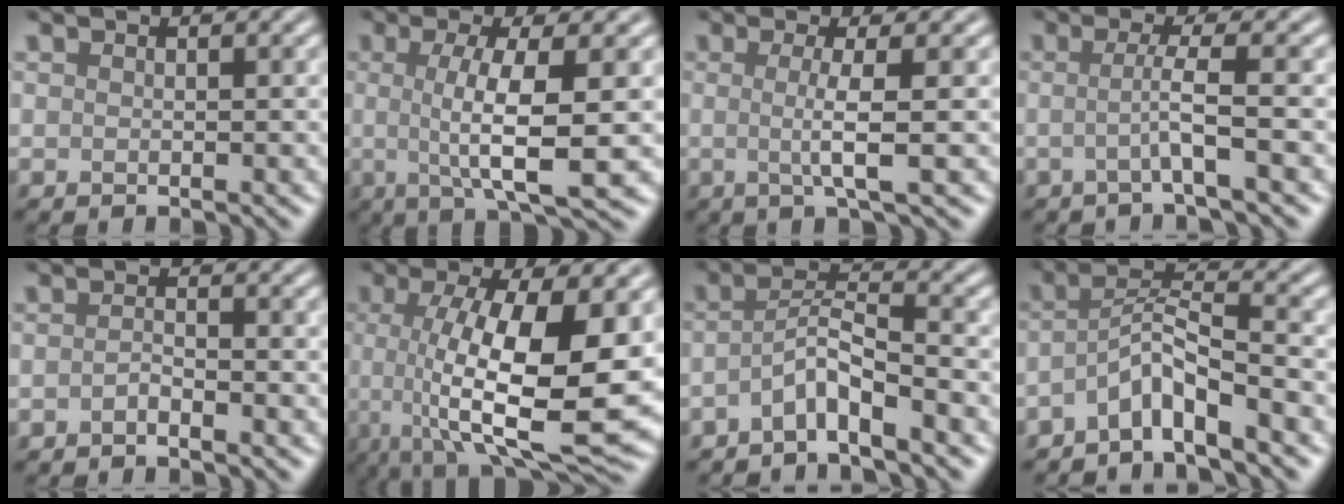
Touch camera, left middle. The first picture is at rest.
{"total": 7.0, "force": [-0.1, 1.6, 6.9], "torque": [-0.111, 0.000, -0.003]}
{"total": 3.4, "force": [0.0, 0.6, 3.3], "torque": [-0.057, -0.007, -0.007]}
{"total": 3.0, "force": [-0.5, 0.4, 2.9], "torque": [-0.052, -0.005, -0.020]}
{"total": 1.1, "force": [-0.7, 0.2, 0.8], "torque": [-0.017, 0.003, -0.015]}
{"total": 12.6, "force": [-0.5, 4.0, 12.0], "torque": [-0.192, -0.015, -0.009]}
{"total": 3.5, "force": [-2.3, 0.5, 2.6], "torque": [-0.048, 0.011, -0.056]}
{"total": 4.2, "force": [-2.8, 0.6, 3.1], "torque": [-0.055, 0.011, -0.063]}